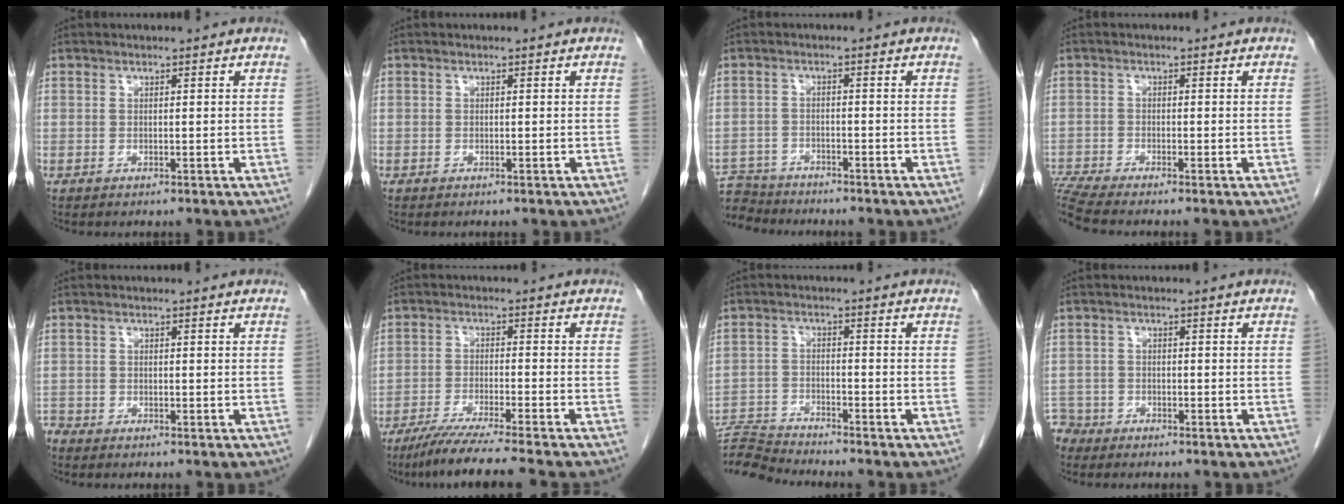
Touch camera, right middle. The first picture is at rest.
{"total": 0.0}
{"total": 6.8, "force": [-6.5, 1.9, 0.0], "torque": [-0.001, 0.001, -0.118]}
{"total": 4.5, "force": [-4.1, -1.2, 1.2], "torque": [-0.033, -0.010, -0.080]}
{"total": 1.2, "force": [-1.2, 0.2, -0.1], "torque": [0.002, -0.002, -0.022]}
{"total": 9.7, "force": [-8.1, -1.6, 5.0], "torque": [-0.066, -0.034, -0.132]}
{"total": 6.3, "force": [-6.1, -1.5, -0.3], "torque": [0.002, -0.005, -0.115]}
{"total": 3.3, "force": [-2.9, 1.3, -0.7], "torque": [0.012, 0.000, -0.060]}